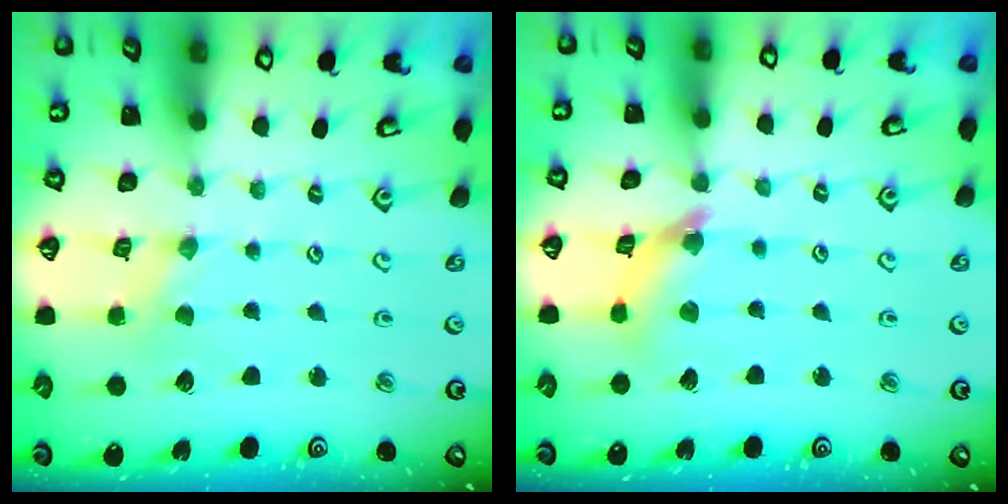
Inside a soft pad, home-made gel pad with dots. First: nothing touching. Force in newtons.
{"total": 8.0, "press": 7.9, "slide": 0.8}